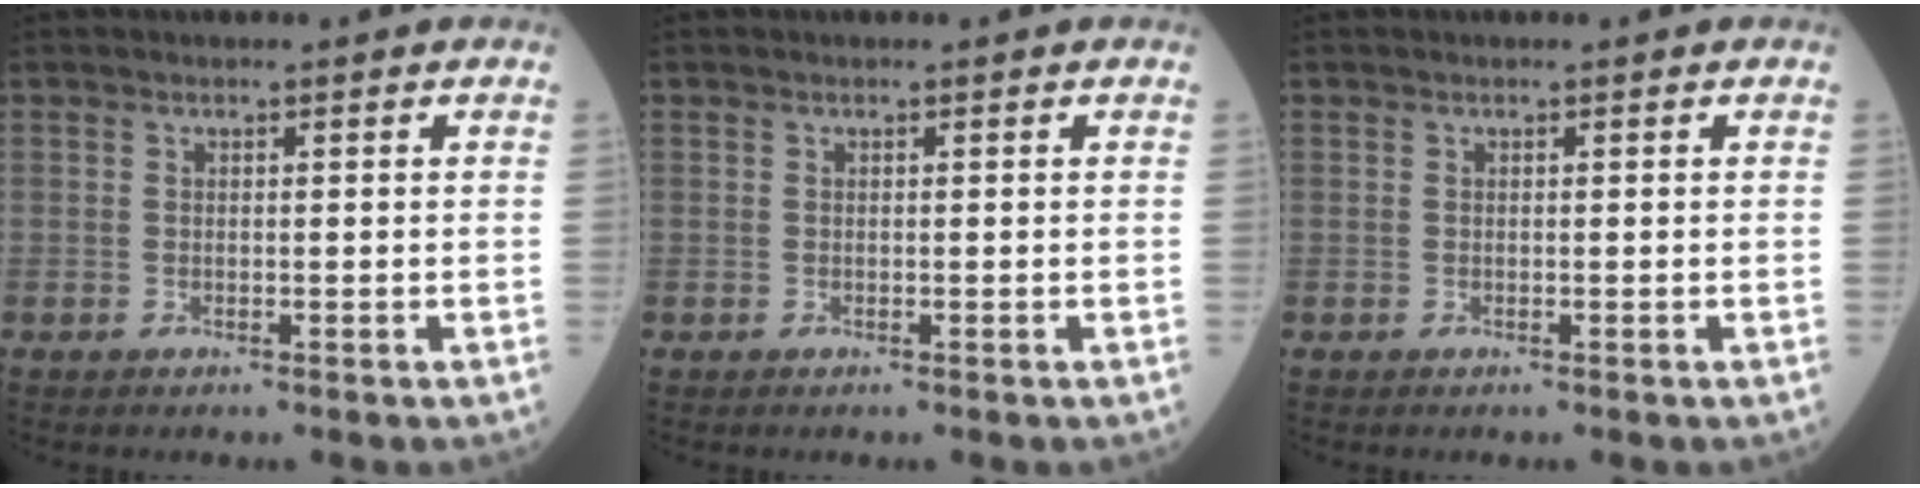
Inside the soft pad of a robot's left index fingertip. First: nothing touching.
{"total": 0.0}
{"total": 0.0}